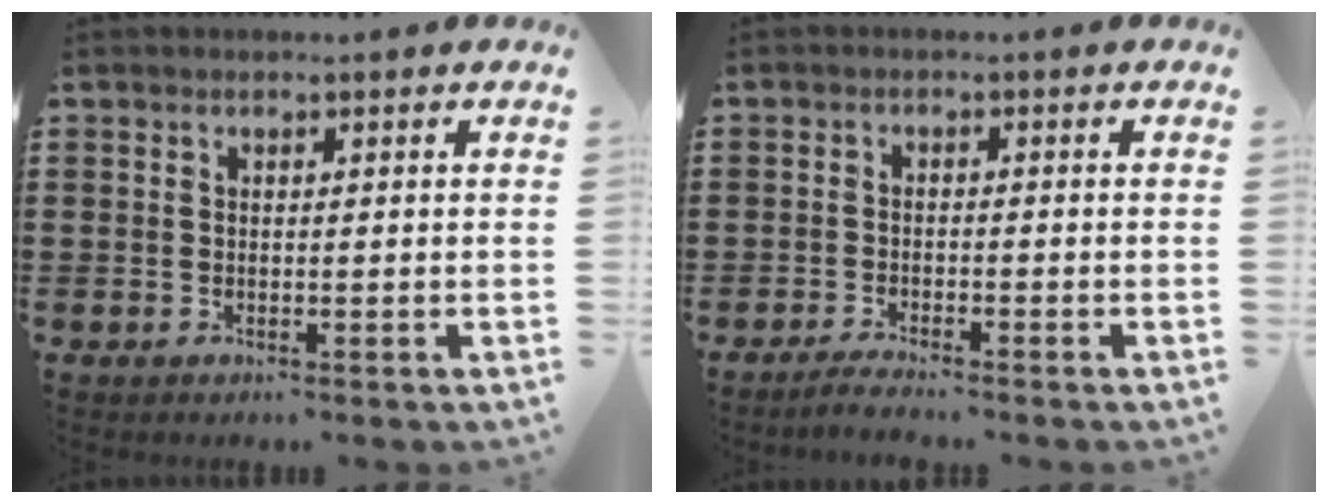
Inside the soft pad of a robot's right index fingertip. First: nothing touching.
{"total": 1.9, "force": [-1.9, -0.2, 0.4], "torque": [-0.005, 0.000, -0.036]}